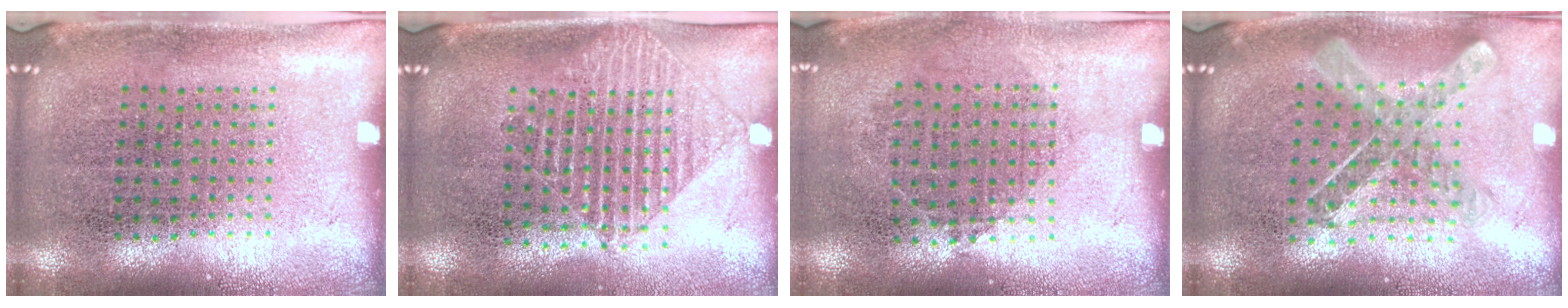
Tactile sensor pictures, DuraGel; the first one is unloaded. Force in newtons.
{"total": 1.4, "press": 1.3, "slide": 0.7}
{"total": 0.8, "press": 0.7, "slide": 0.4}
{"total": 0.9, "press": 0.9, "slide": 0.2}